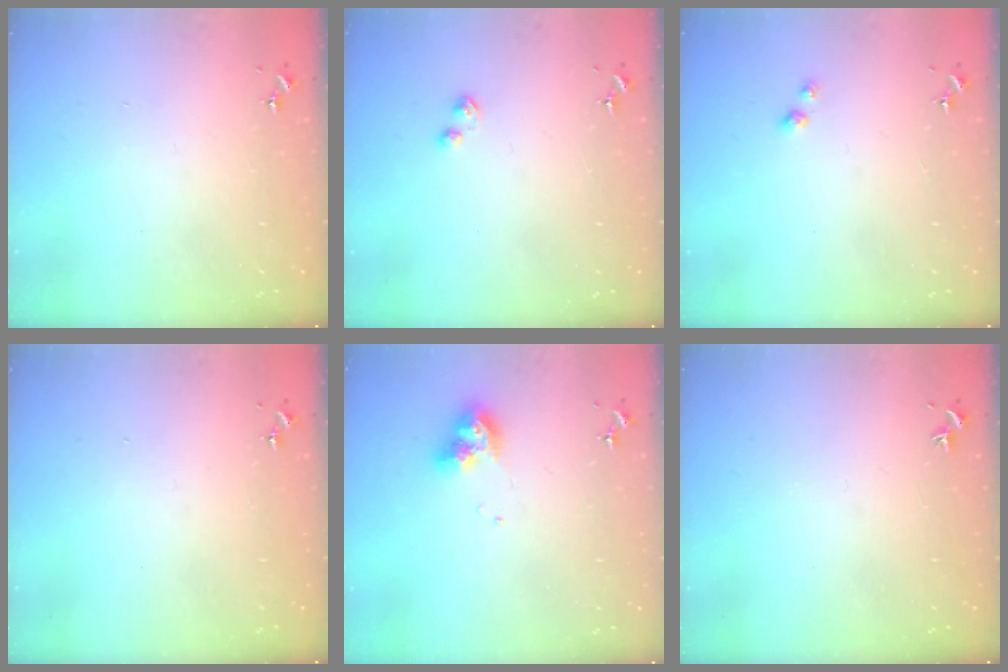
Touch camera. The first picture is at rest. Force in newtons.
{"total": 2.9, "press": 2.9, "slide": 0.5}
{"total": 3.4, "press": 3.4, "slide": 0.2}
{"total": 0.0}
{"total": 9.5, "press": 9.4, "slide": 1.3}
{"total": 0.0}